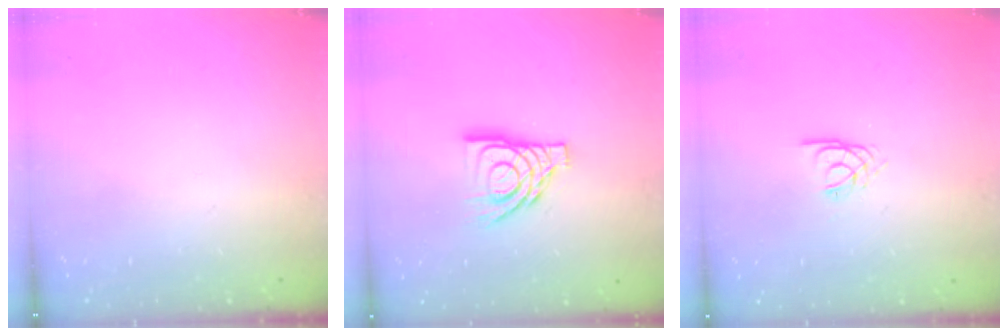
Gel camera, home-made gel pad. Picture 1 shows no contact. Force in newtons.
{"total": 12.9, "press": 12.8, "slide": 1.6}
{"total": 2.8, "press": 2.7, "slide": 0.3}